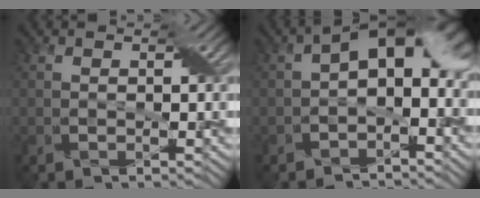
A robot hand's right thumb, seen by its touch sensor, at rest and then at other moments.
{"total": 8.2, "force": [-0.9, 5.0, 6.5], "torque": [-0.087, 0.005, -0.026]}